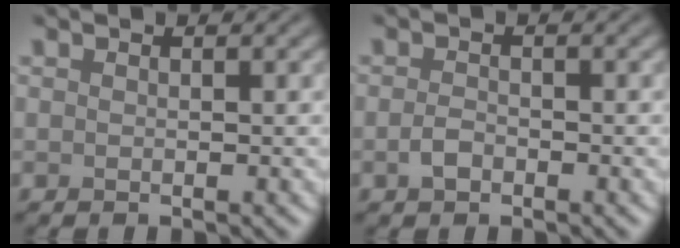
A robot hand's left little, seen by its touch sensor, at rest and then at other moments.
{"total": 1.3, "force": [-0.6, 0.8, 0.8], "torque": [-0.019, -0.001, -0.015]}